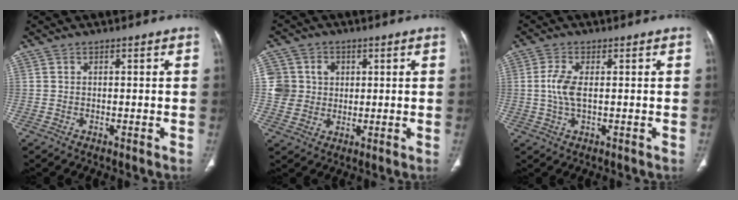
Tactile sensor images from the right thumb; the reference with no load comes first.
{"total": 7.6, "force": [1.2, 7.3, 1.8], "torque": [-0.007, 0.007, 0.024]}
{"total": 4.9, "force": [0.1, 2.0, 4.5], "torque": [-0.114, 0.002, 0.000]}